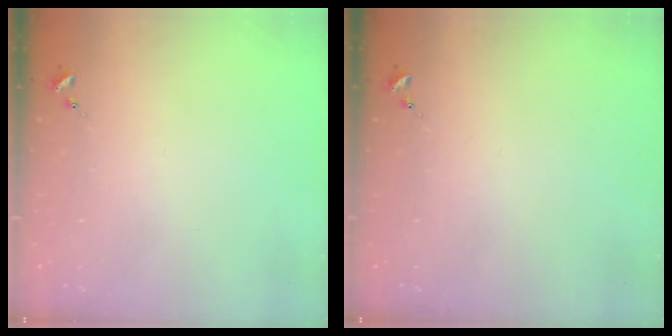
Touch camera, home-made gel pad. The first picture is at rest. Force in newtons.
{"total": 0.0}